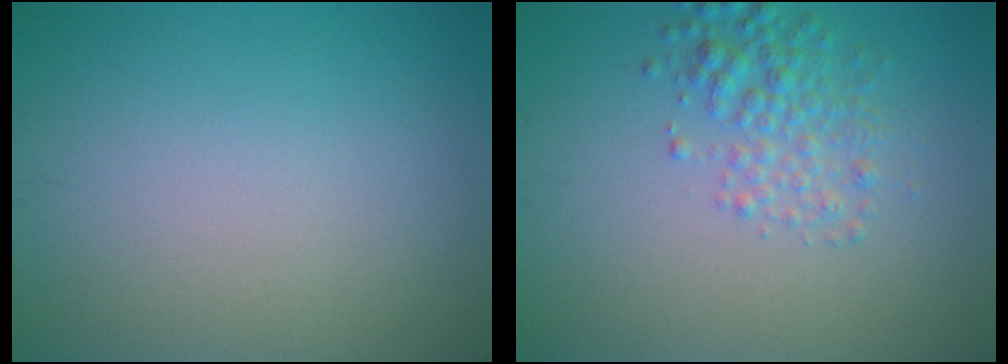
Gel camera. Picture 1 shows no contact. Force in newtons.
{"total": 2.9, "press": 2.9, "slide": 0.0}